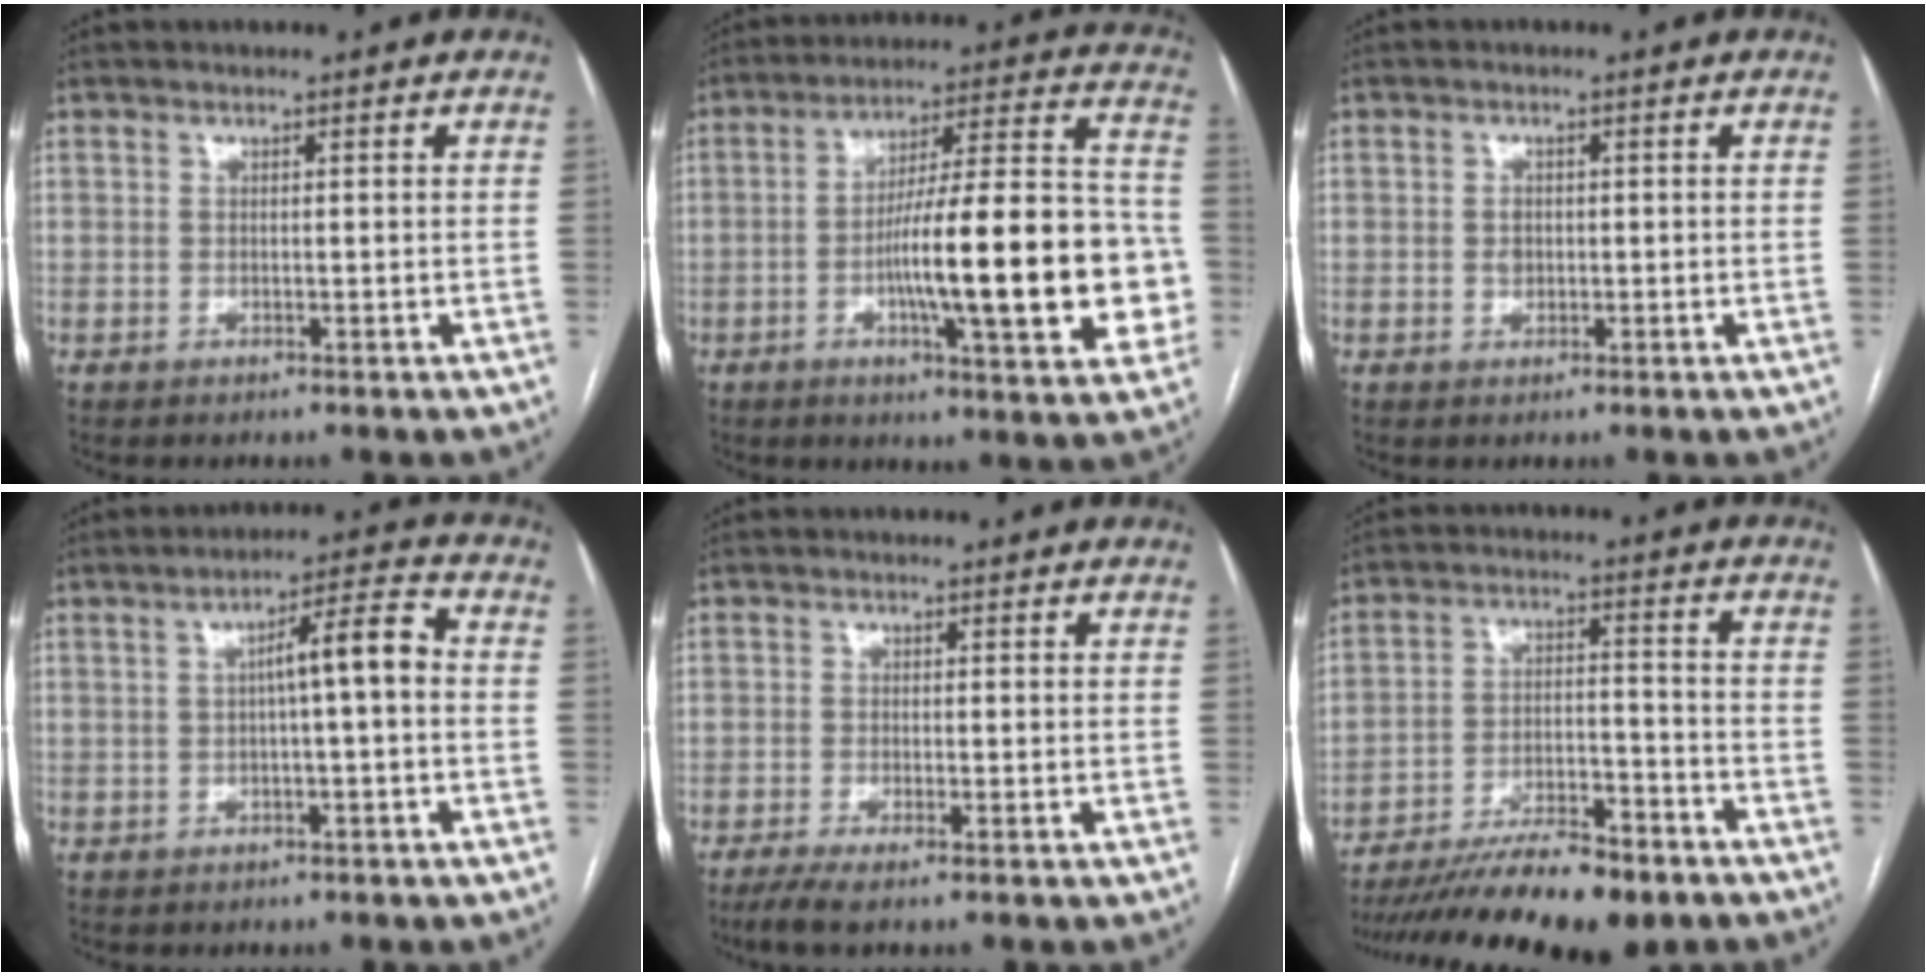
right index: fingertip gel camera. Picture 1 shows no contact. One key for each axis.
{"total": 21.4, "fx": -4.4, "fy": 3.4, "fz": 20.7, "tx": -0.266, "ty": 0.027, "tz": -0.059}
{"total": 1.5, "fx": -0.1, "fy": 1.2, "fz": 0.9, "tx": -0.014, "ty": 0.002, "tz": 0.001}
{"total": 6.1, "fx": 0.0, "fy": 0.6, "fz": 6.0, "tx": -0.092, "ty": 0.019, "tz": 0.000}
{"total": 3.7, "fx": -2.6, "fy": 0.2, "fz": 2.6, "tx": -0.043, "ty": -0.008, "tz": -0.047}
{"total": 17.6, "fx": -14.2, "fy": 3.5, "fz": 9.7, "tx": -0.148, "ty": -0.003, "tz": -0.230}